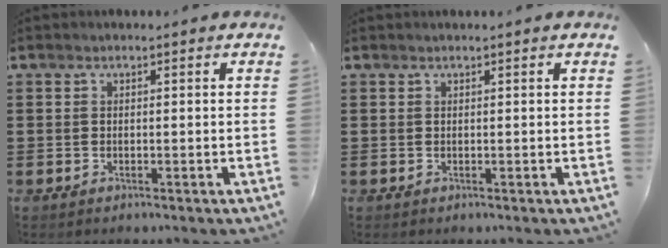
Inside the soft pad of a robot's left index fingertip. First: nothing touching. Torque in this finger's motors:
{"motor_torque": [-0.06, 0.12, -0.38, 0.02]}